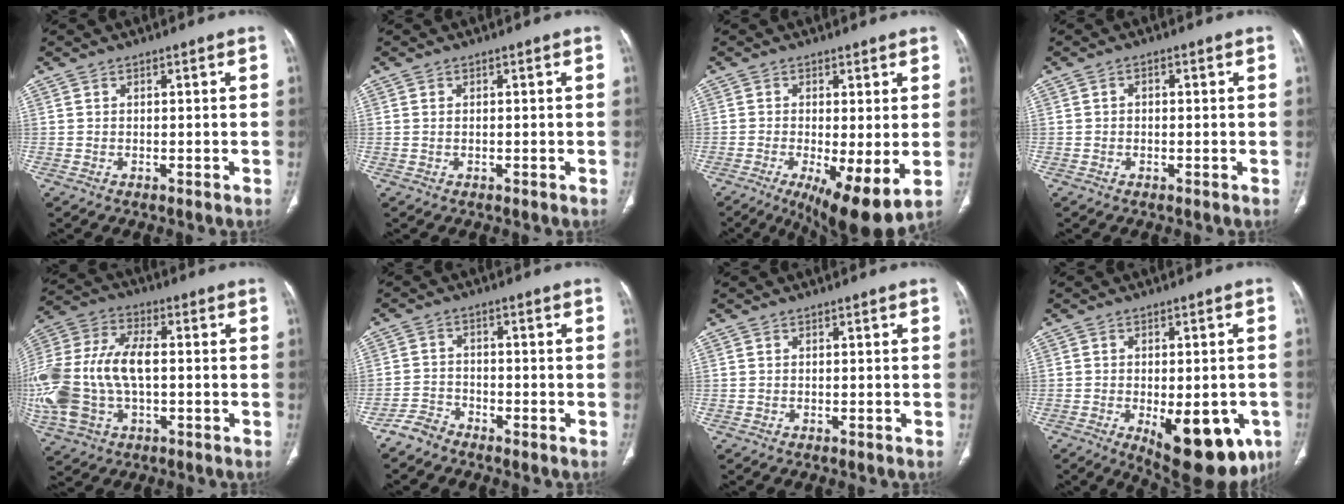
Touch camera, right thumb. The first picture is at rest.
{"total": 0.0}
{"total": 11.3, "force": [-2.8, 3.3, 10.4], "torque": [-0.170, -0.023, -0.038]}
{"total": 1.1, "force": [0.1, 0.8, 0.7], "torque": [-0.007, 0.005, -0.003]}
{"total": 21.8, "force": [-1.3, 12.8, 17.6], "torque": [-0.424, 0.012, -0.018]}
{"total": 3.1, "force": [-2.9, 1.1, 0.1], "torque": [0.001, 0.007, -0.062]}
{"total": 0.0}
{"total": 17.3, "force": [-6.2, 7.7, 14.2], "torque": [-0.137, -0.001, -0.063]}